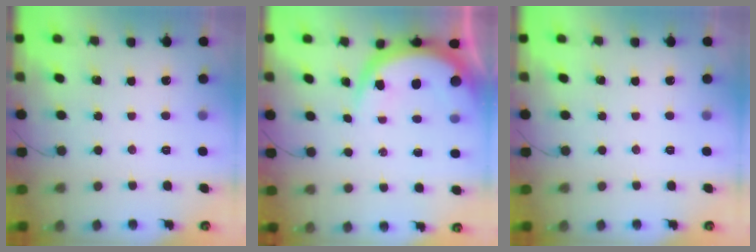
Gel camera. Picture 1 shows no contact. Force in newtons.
{"total": 8.2, "press": 8.1, "slide": 1.0}
{"total": 0.0}